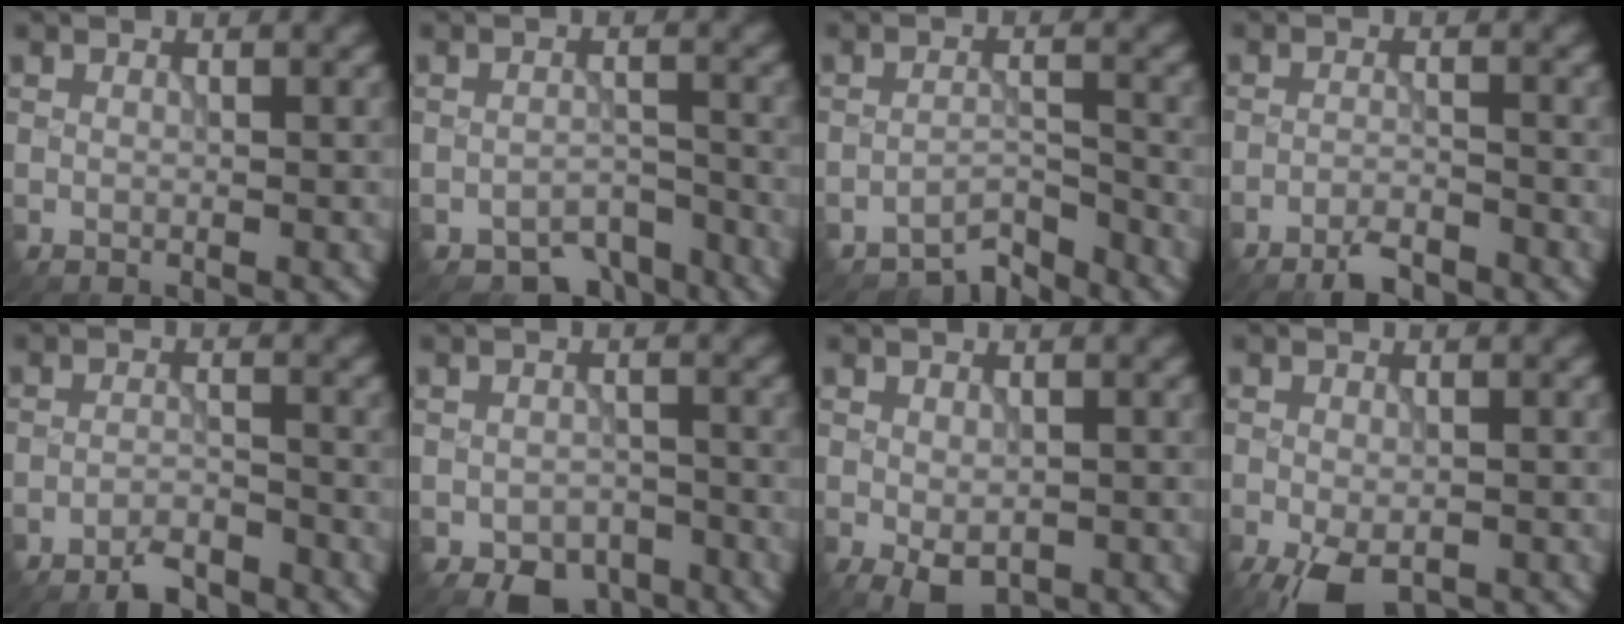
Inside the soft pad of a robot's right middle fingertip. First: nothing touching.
{"total": 4.0, "force": [-3.5, 1.6, 1.1], "torque": [-0.007, -0.009, -0.051]}
{"total": 3.1, "force": [-3.1, 0.4, 0.3], "torque": [0.004, 0.003, -0.058]}
{"total": 2.7, "force": [-2.4, 0.4, 1.2], "torque": [-0.020, -0.004, -0.050]}
{"total": 3.3, "force": [-3.0, 0.6, 1.2], "torque": [-0.016, -0.003, -0.059]}
{"total": 3.9, "force": [-2.8, 2.3, 1.5], "torque": [-0.015, -0.015, -0.039]}
{"total": 2.6, "force": [-1.1, 1.4, 1.9], "torque": [-0.032, -0.012, -0.015]}
{"total": 4.9, "force": [-2.9, 2.2, 3.3], "torque": [-0.057, -0.017, -0.046]}